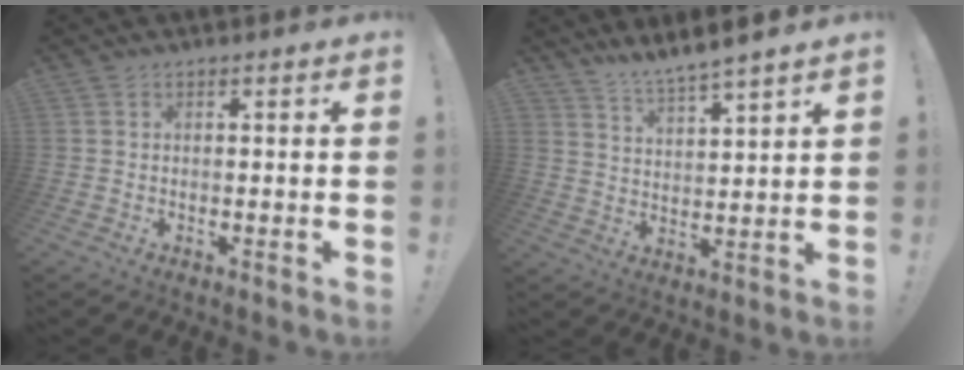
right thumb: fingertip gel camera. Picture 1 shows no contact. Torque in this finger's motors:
{"motor_torque": [1.66, 1.79, 0.48, 0.33, 0.05]}